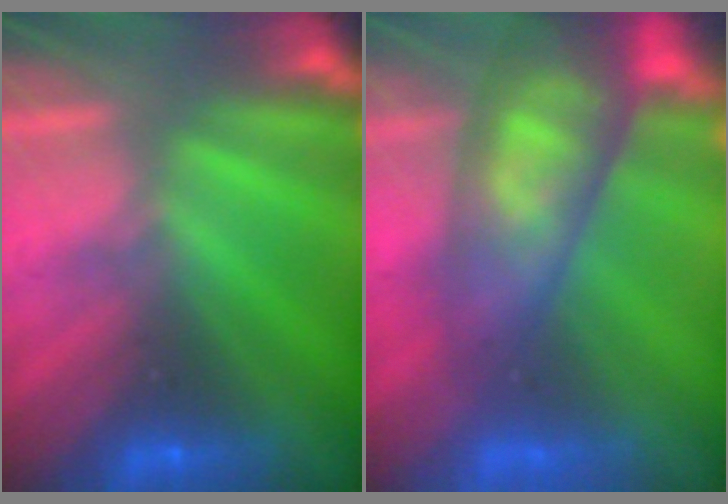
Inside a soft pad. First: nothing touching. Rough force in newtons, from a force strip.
{"total": 11.3}